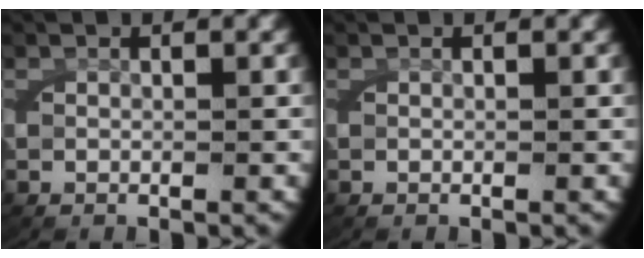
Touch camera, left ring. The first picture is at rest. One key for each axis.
{"total": 0.9, "fx": 0.0, "fy": -0.9, "fz": -0.3, "tx": 0.000, "ty": -0.008, "tz": 0.010}